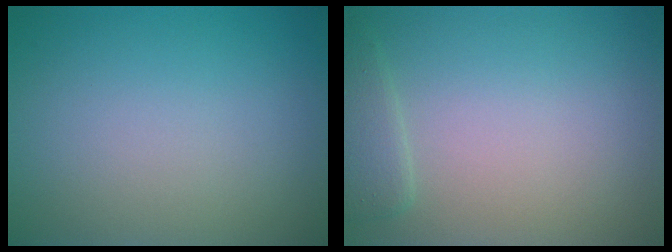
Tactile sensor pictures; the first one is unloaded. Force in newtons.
{"total": 1.2, "press": 1.2, "slide": 0.1}